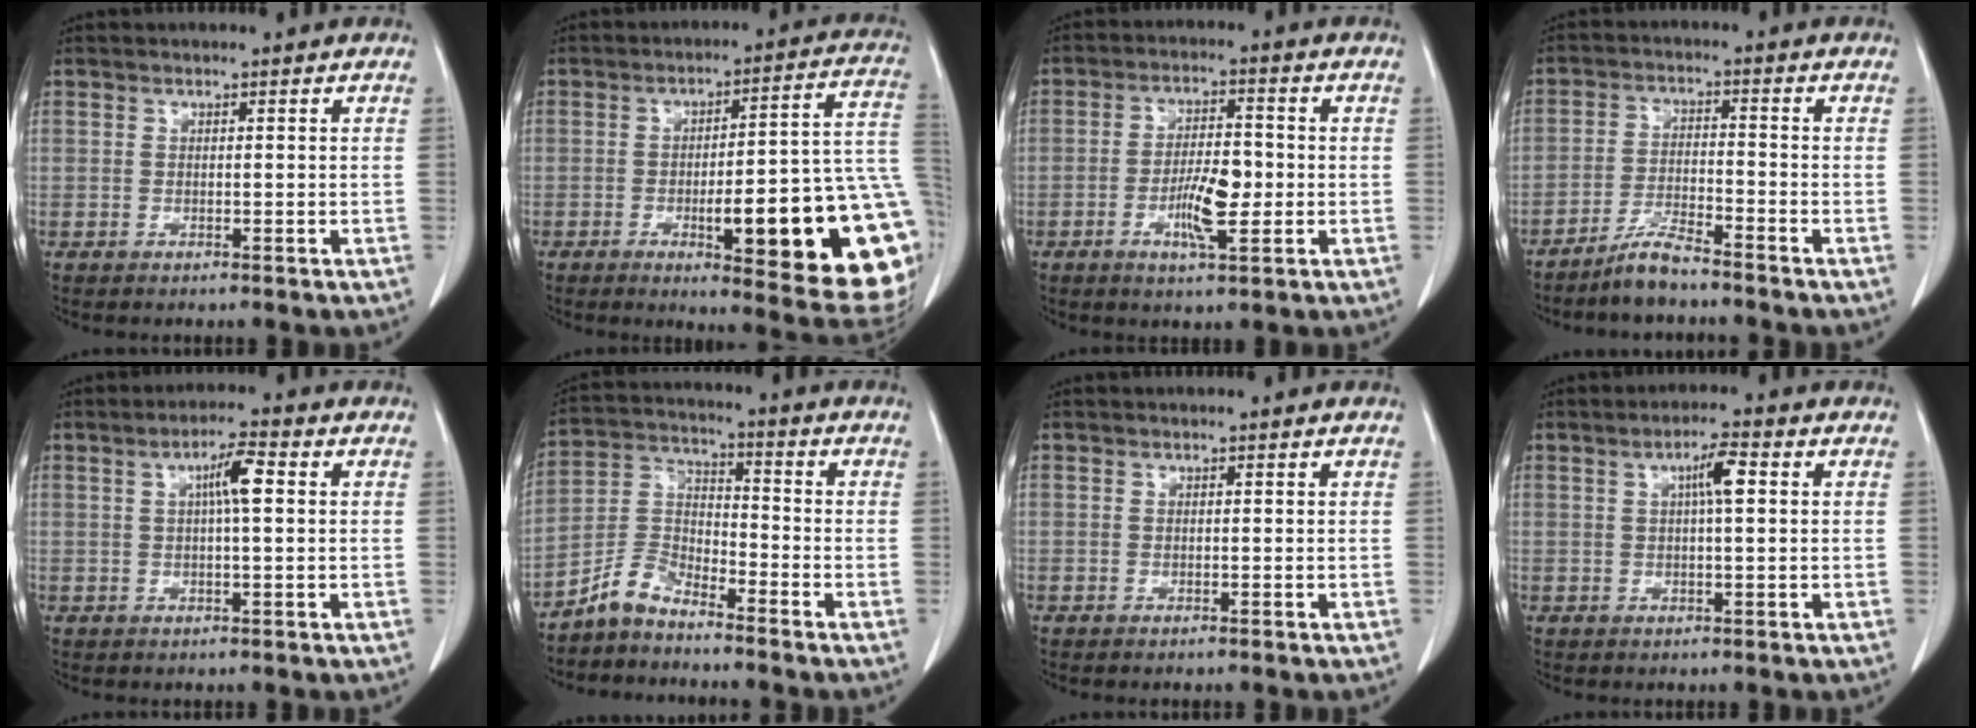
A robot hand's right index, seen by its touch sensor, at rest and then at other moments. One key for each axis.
{"total": 24.1, "fx": -5.9, "fy": 3.6, "fz": 23.1, "tx": -0.209, "ty": 0.008, "tz": -0.068}
{"total": 7.2, "fx": -1.7, "fy": 1.9, "fz": 6.7, "tx": -0.125, "ty": 0.002, "tz": -0.029}
{"total": 5.0, "fx": -4.4, "fy": 0.3, "fz": 2.4, "tx": -0.049, "ty": -0.012, "tz": -0.087}
{"total": 4.7, "fx": 1.0, "fy": 0.4, "fz": 4.6, "tx": -0.082, "ty": 0.008, "tz": 0.016}
{"total": 6.1, "fx": -5.3, "fy": 2.3, "fz": 1.9, "tx": -0.043, "ty": 0.011, "tz": -0.110}
{"total": 0.0}
{"total": 4.1, "fx": 1.1, "fy": 0.4, "fz": 4.0, "tx": -0.071, "ty": 0.007, "tz": 0.017}